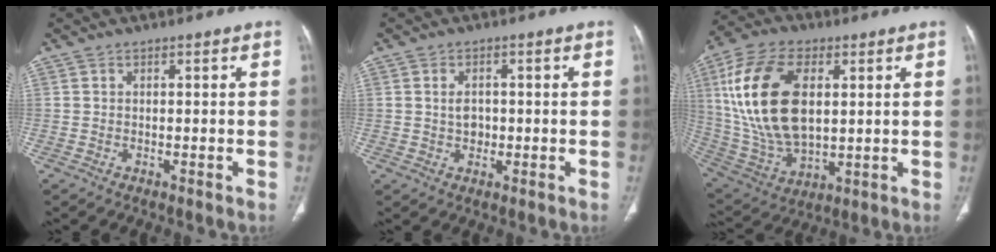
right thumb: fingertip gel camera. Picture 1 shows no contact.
{"total": 2.6, "force": [0.2, 1.9, 1.7], "torque": [-0.020, 0.000, 0.005]}
{"total": 21.9, "force": [4.5, 12.4, 17.4], "torque": [-0.346, -0.012, 0.090]}